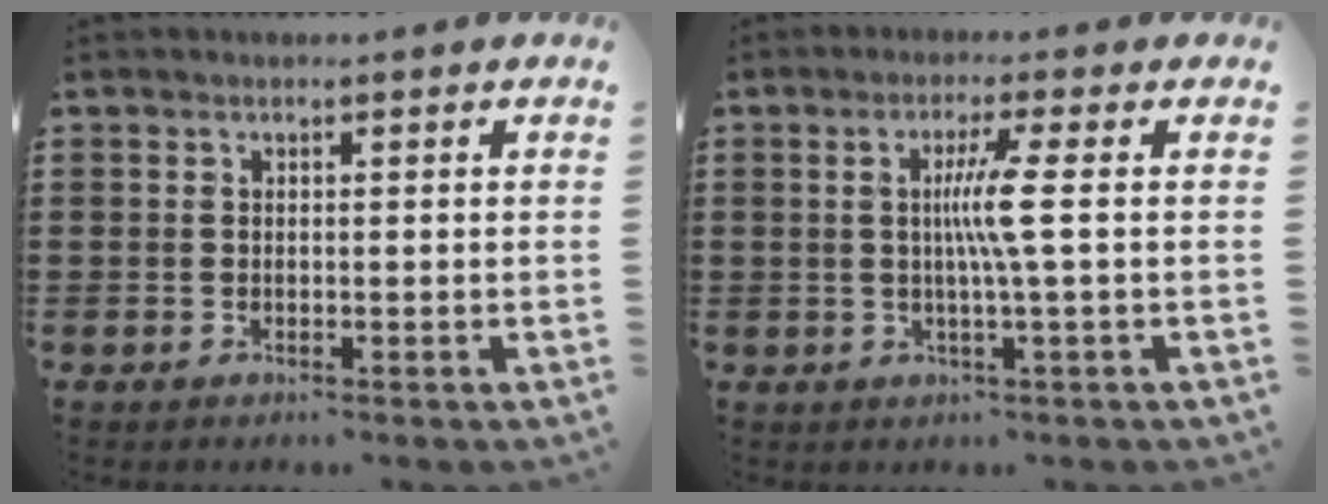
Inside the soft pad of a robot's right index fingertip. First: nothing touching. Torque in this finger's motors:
{"motor_torque": [0.92, -0.11, 0.35, 0.14]}